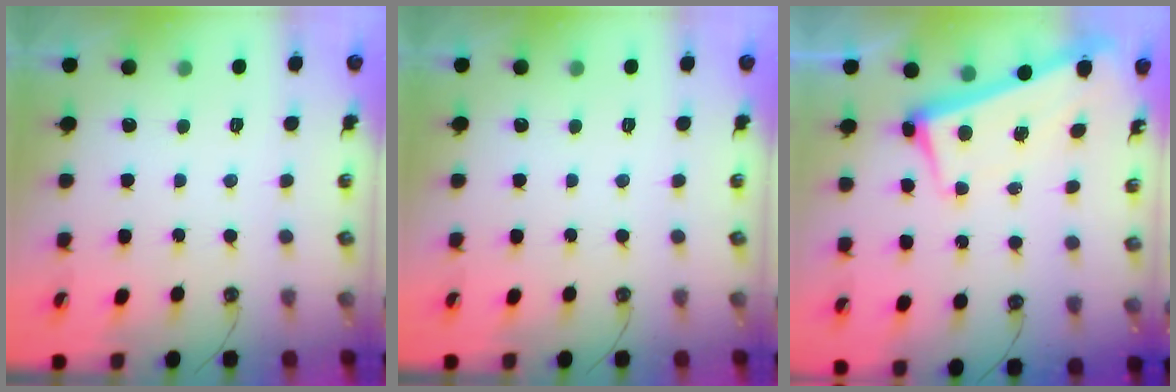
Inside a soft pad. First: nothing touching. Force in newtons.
{"total": 0.0}
{"total": 1.3, "press": 0.2, "slide": 1.3}